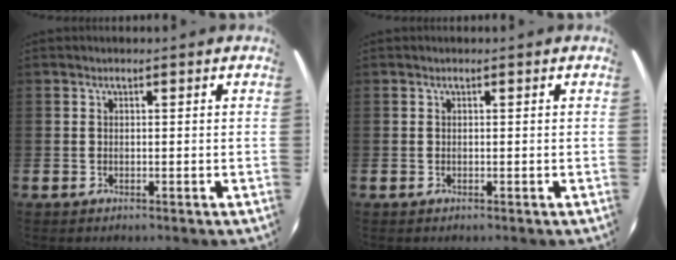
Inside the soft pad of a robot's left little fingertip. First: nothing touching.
{"total": 0.0}